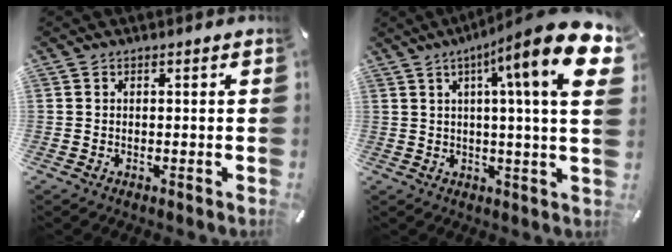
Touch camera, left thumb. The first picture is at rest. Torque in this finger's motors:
{"motor_torque": [3.00, 2.01, 2.38, -0.39, 0.63]}